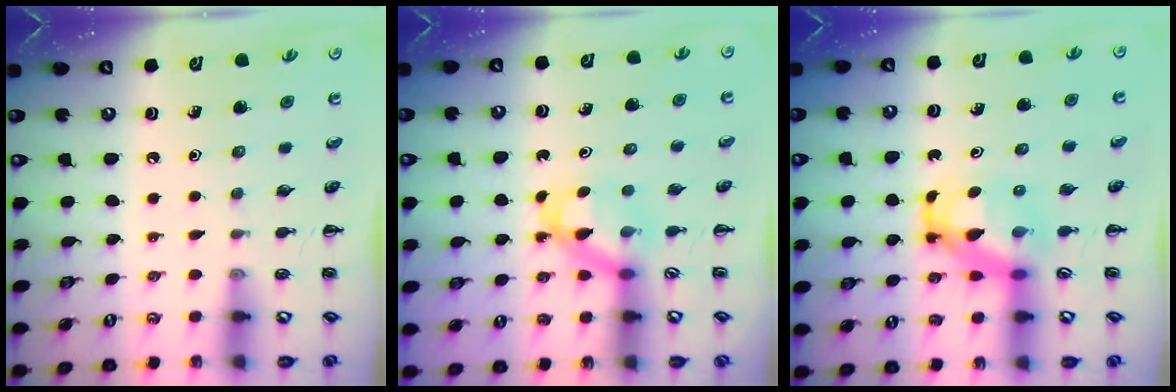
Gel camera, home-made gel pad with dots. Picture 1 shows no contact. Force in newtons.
{"total": 4.7, "press": 4.7, "slide": 0.6}
{"total": 5.2, "press": 5.1, "slide": 0.8}